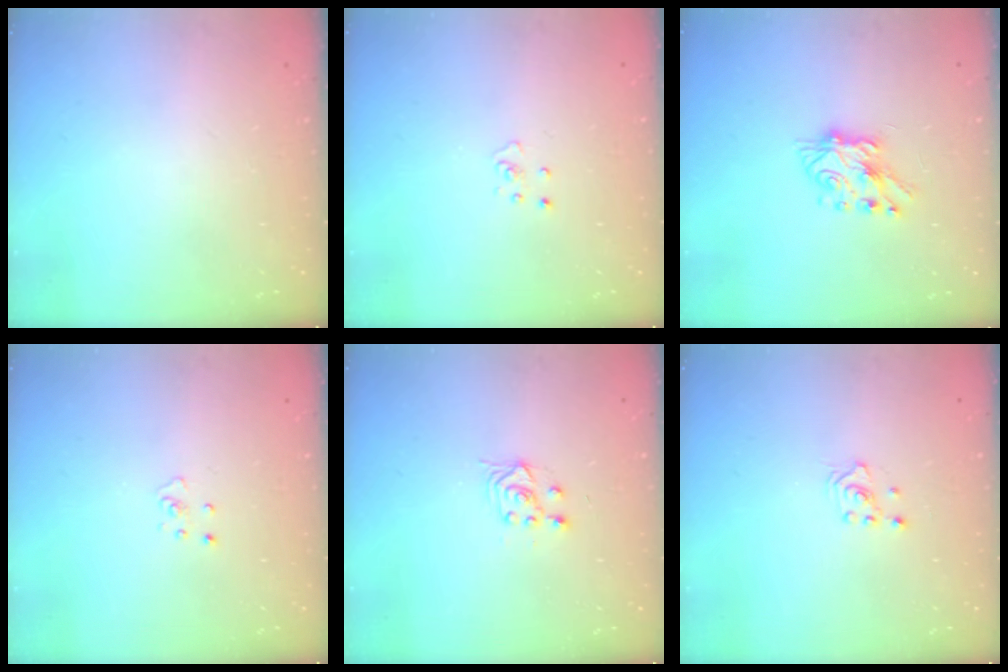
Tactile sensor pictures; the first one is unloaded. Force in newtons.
{"total": 2.8, "press": 2.7, "slide": 0.3}
{"total": 7.4, "press": 7.3, "slide": 0.9}
{"total": 2.8, "press": 2.7, "slide": 0.3}
{"total": 4.2, "press": 4.0, "slide": 1.4}
{"total": 2.0, "press": 2.0, "slide": 0.2}